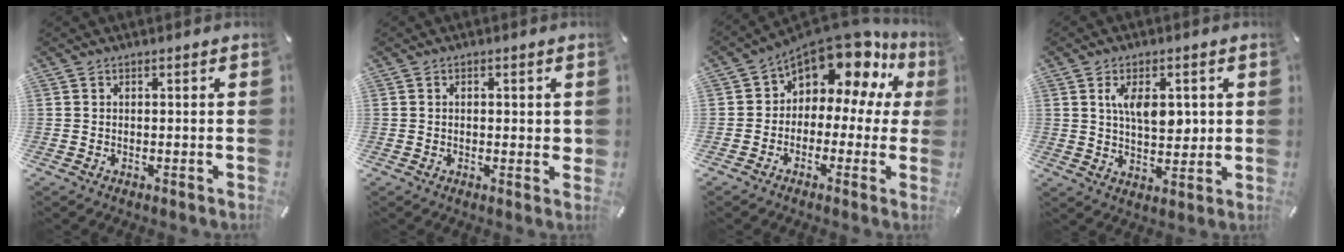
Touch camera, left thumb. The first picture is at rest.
{"total": 2.1, "force": [0.1, 1.1, 1.8], "torque": [-0.028, 0.002, -0.001]}
{"total": 12.6, "force": [9.1, 6.3, 6.2], "torque": [-0.110, -0.079, 0.157]}
{"total": 9.0, "force": [2.1, 5.1, 7.1], "torque": [-0.112, -0.002, 0.034]}